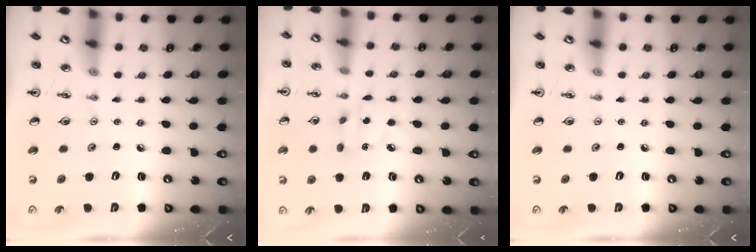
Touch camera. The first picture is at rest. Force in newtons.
{"total": 4.9, "press": 4.9, "slide": 0.2}
{"total": 0.0}